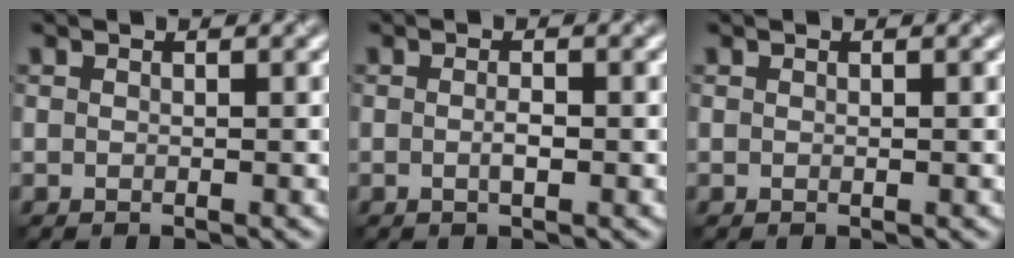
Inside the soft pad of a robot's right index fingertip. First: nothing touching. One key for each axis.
{"total": 1.2, "fx": -0.2, "fy": 0.3, "fz": 1.2, "tx": -0.022, "ty": -0.001, "tz": -0.003}
{"total": 0.0}